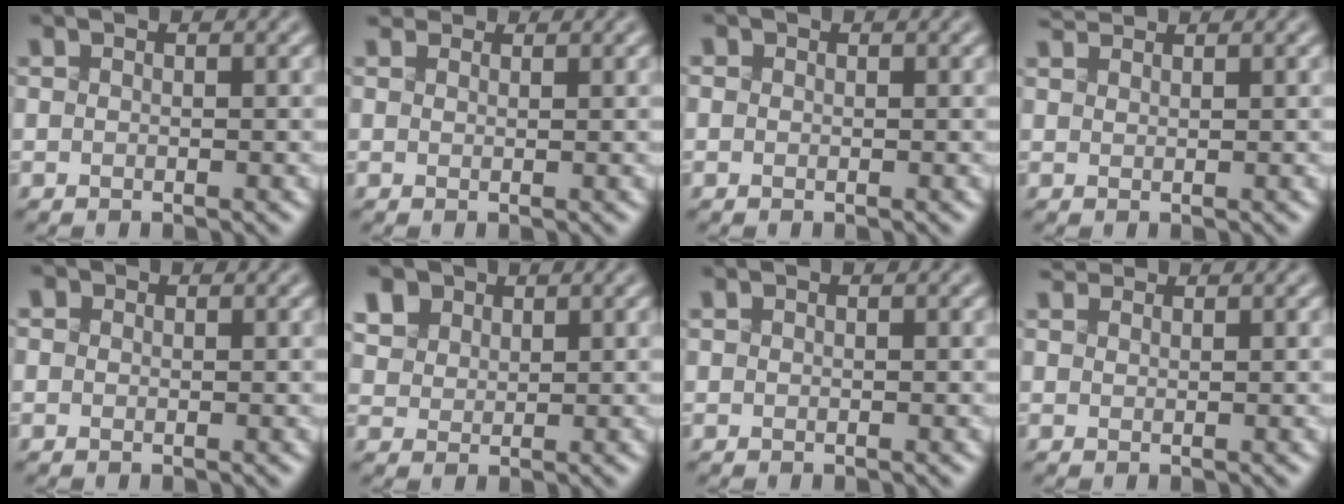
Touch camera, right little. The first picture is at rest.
{"total": 1.5, "force": [1.3, 0.7, 0.3], "torque": [-0.021, -0.001, 0.031]}
{"total": 1.2, "force": [0.6, 0.9, 0.5], "torque": [-0.011, 0.012, 0.002]}
{"total": 1.2, "force": [1.2, 0.0, 0.0], "torque": [-0.010, 0.010, 0.032]}
{"total": 2.5, "force": [1.4, 1.8, 1.2], "torque": [-0.024, 0.019, 0.003]}
{"total": 8.2, "force": [4.7, 5.6, 3.7], "torque": [-0.102, 0.027, 0.076]}
{"total": 0.0}
{"total": 1.2, "force": [1.1, 0.3, 0.1], "torque": [-0.011, 0.001, 0.027]}